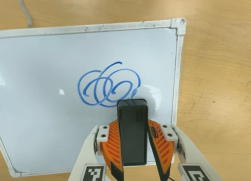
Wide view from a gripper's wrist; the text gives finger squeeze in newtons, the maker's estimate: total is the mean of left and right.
{"total": 6.6, "left": 6.2, "right": 7.0}